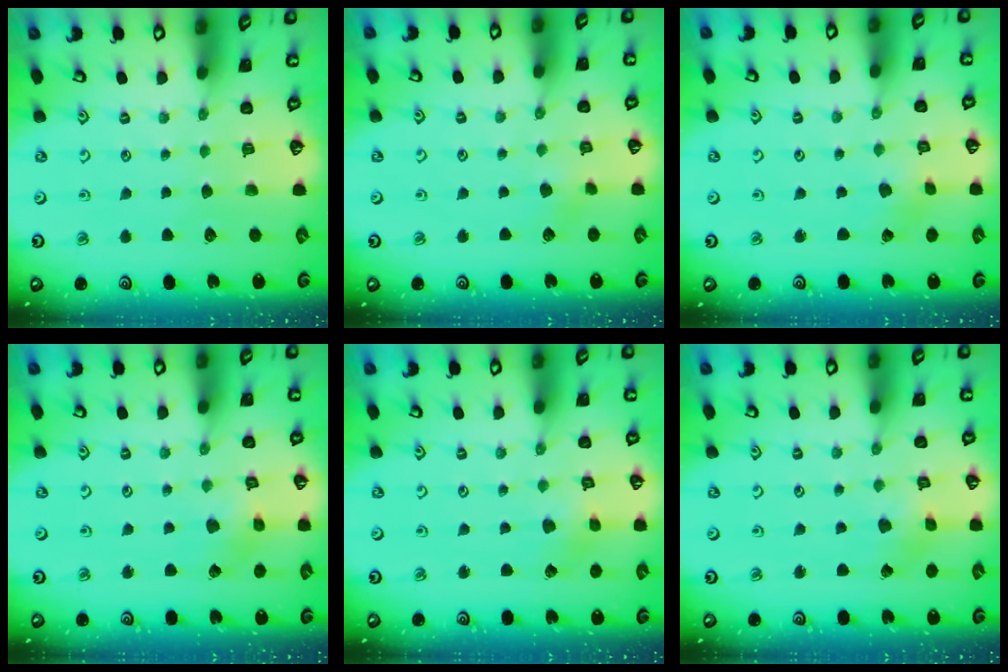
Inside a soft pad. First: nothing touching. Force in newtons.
{"total": 2.3, "press": 2.3, "slide": 0.2}
{"total": 2.2, "press": 2.2, "slide": 0.4}
{"total": 2.3, "press": 2.3, "slide": 0.2}
{"total": 2.2, "press": 2.2, "slide": 0.3}
{"total": 2.7, "press": 2.7, "slide": 0.3}